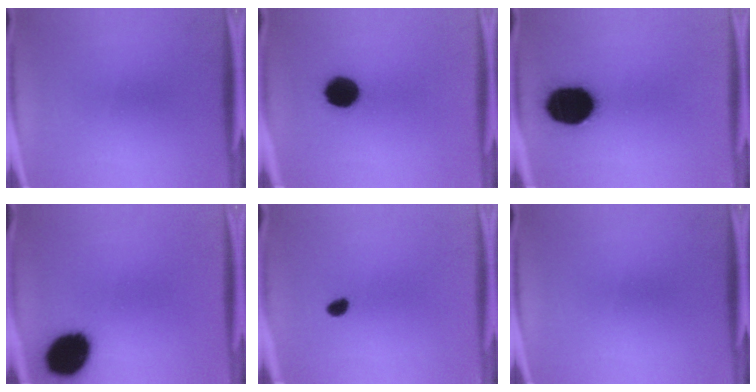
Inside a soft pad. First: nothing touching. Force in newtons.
{"total": 10.5}
{"total": 19.0}
{"total": 17.6}
{"total": 2.0}
{"total": 0.0}